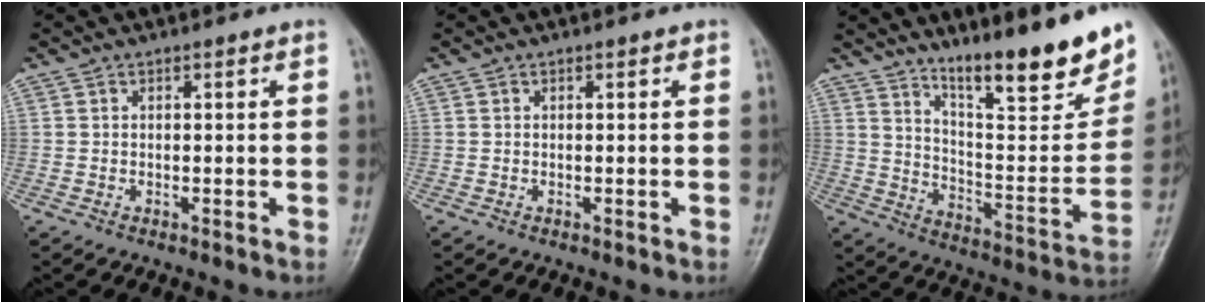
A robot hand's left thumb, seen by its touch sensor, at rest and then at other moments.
{"total": 0.0}
{"total": 20.7, "force": [14.8, 4.2, 13.9], "torque": [-0.167, -0.095, 0.237]}